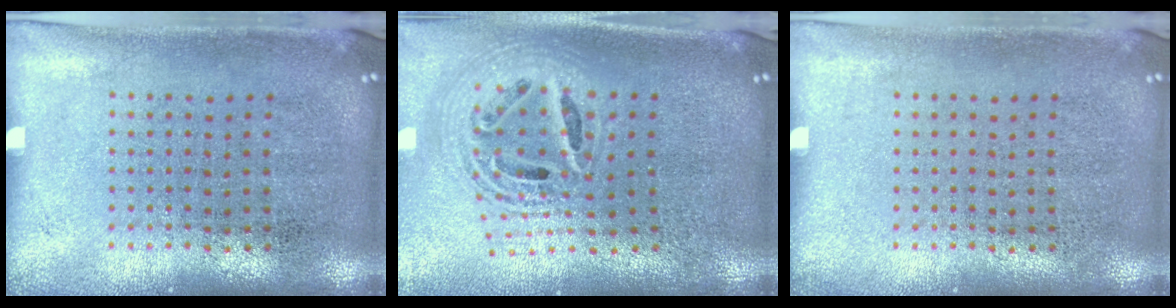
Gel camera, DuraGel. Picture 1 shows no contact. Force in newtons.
{"total": 2.3, "press": 1.8, "slide": 1.4}
{"total": 0.0}